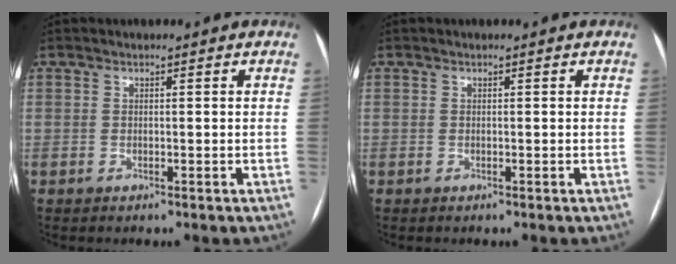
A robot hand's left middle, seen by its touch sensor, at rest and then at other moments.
{"total": 0.0}